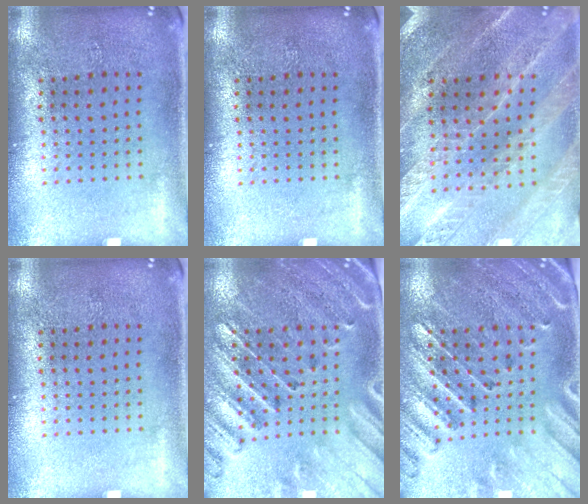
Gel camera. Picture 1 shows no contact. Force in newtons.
{"total": 0.0}
{"total": 2.4, "press": 2.4, "slide": 0.3}
{"total": 0.0}
{"total": 2.9, "press": 2.7, "slide": 1.1}
{"total": 2.9, "press": 2.7, "slide": 1.1}